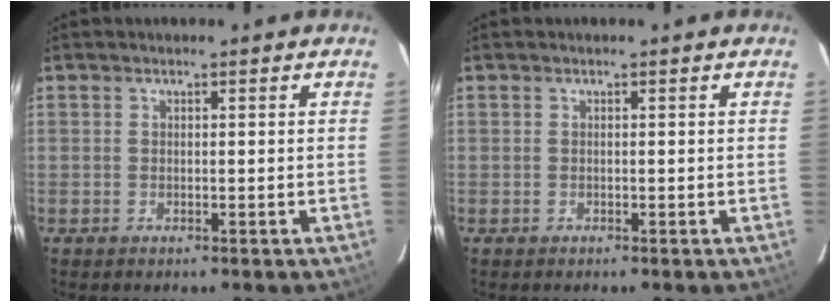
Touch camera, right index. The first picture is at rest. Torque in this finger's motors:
{"motor_torque": [0.00, 0.00, 0.00, 0.00]}